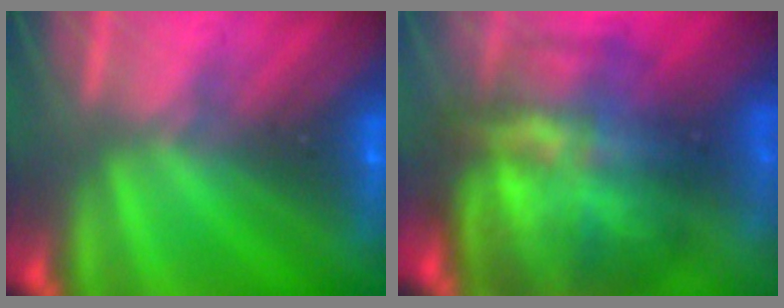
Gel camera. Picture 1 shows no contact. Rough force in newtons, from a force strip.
{"total": 11.0}